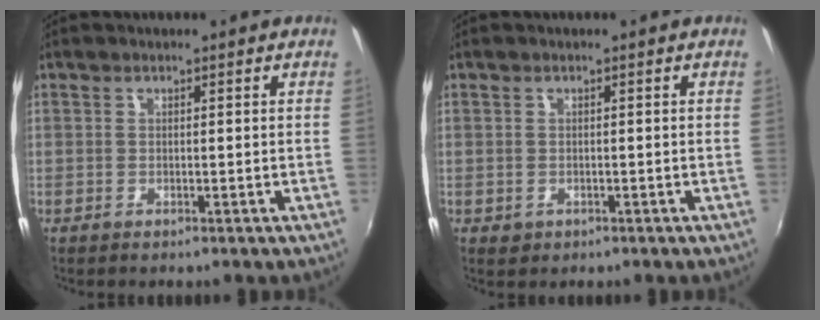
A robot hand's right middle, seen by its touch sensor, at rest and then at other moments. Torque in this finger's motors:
{"motor_torque": [0.28, -0.28, -0.01, 0.01]}